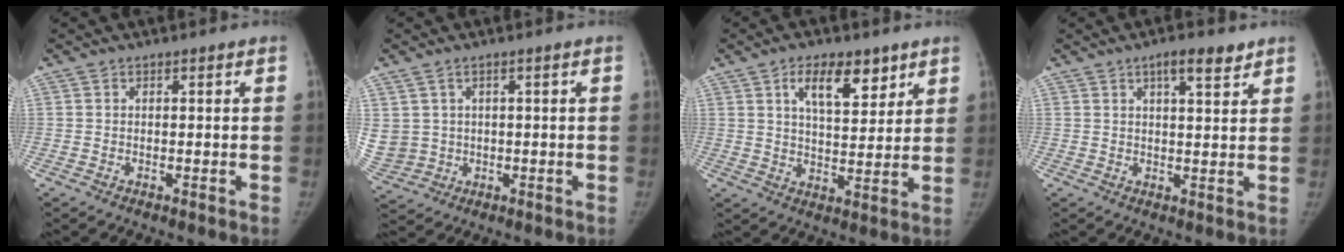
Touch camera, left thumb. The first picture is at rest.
{"total": 7.6, "force": [1.5, 6.5, 3.6], "torque": [-0.086, -0.001, 0.048]}
{"total": 9.9, "force": [5.5, 4.6, 6.8], "torque": [-0.083, -0.031, 0.092]}
{"total": 5.2, "force": [3.3, 1.6, 3.7], "torque": [-0.043, -0.018, 0.049]}